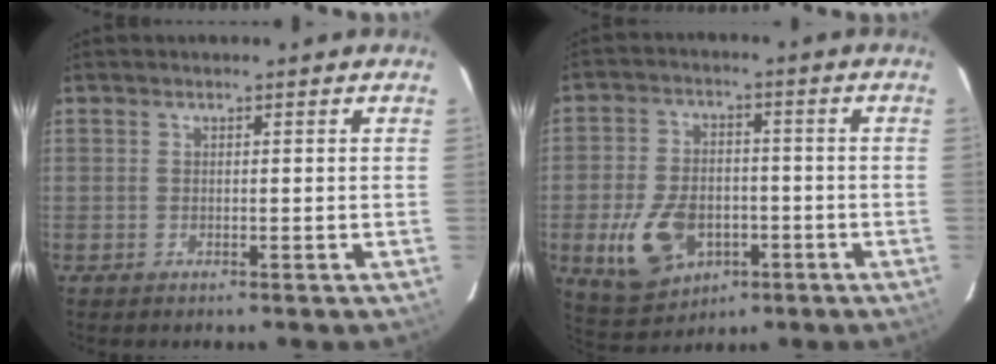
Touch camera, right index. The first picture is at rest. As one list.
[{"total": 13.3, "force": [-4.5, 8.9, 8.9], "torque": [-0.200, -0.005, -0.061]}]